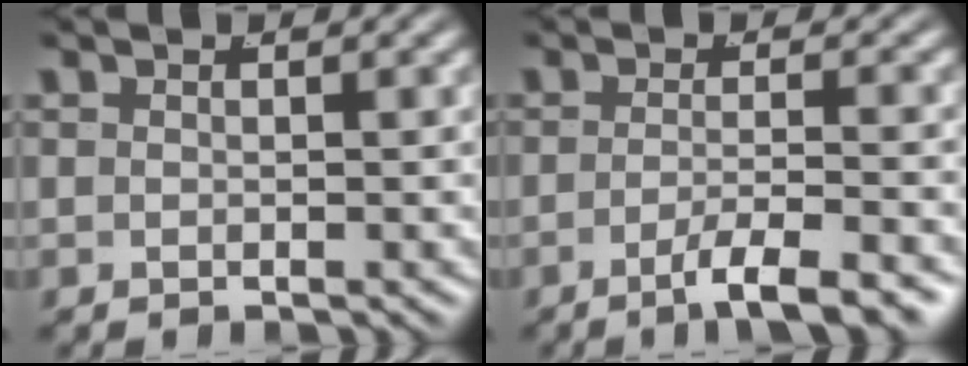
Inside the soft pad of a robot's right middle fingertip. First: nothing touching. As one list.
[{"total": 4.8, "force": [-3.4, 0.3, 3.4], "torque": [-0.055, -0.014, -0.049]}]